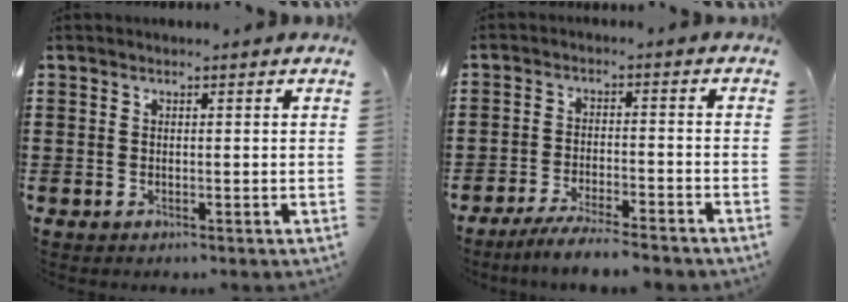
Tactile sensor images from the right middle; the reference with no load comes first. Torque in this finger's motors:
{"motor_torque": [1.63, -0.51, 0.24, 0.11]}